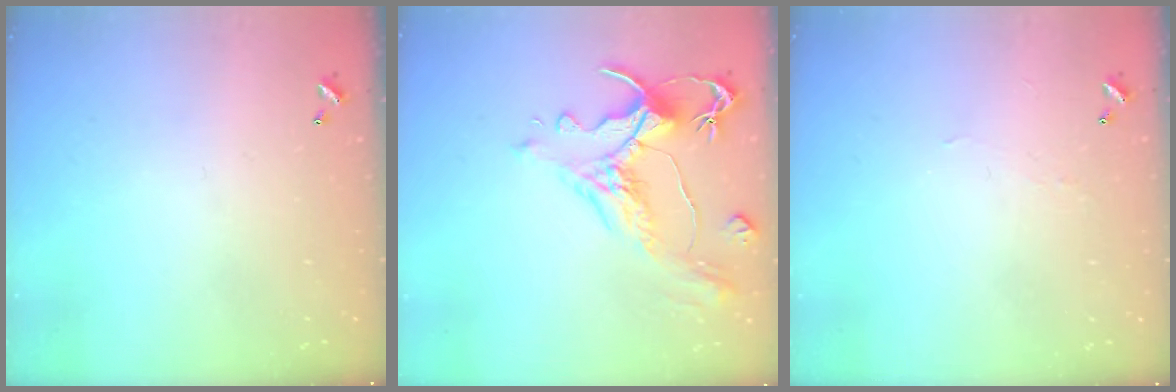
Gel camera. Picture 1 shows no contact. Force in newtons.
{"total": 1.5, "press": 0.1, "slide": 1.5}
{"total": 1.2, "press": 1.1, "slide": 0.3}